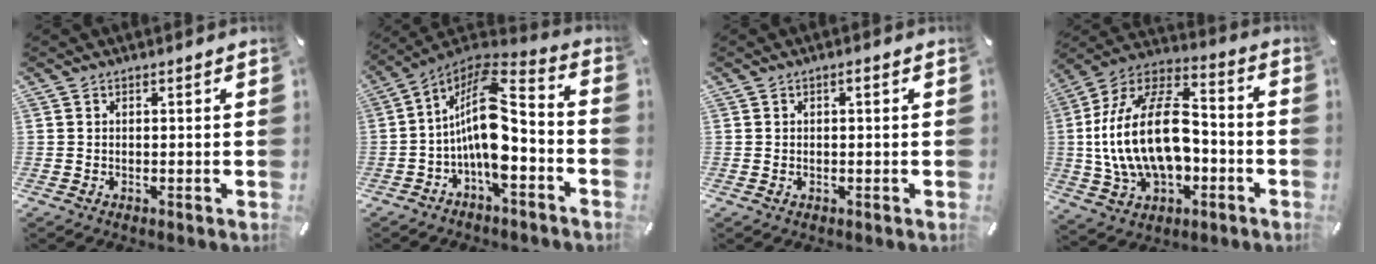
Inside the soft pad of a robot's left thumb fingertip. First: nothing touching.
{"total": 13.8, "force": [-2.5, 5.8, 12.2], "torque": [-0.243, -0.015, -0.046]}
{"total": 1.3, "force": [0.1, 0.4, 1.2], "torque": [-0.023, 0.002, 0.001]}
{"total": 24.1, "force": [-1.8, 15.3, 18.5], "torque": [-0.364, 0.016, -0.024]}